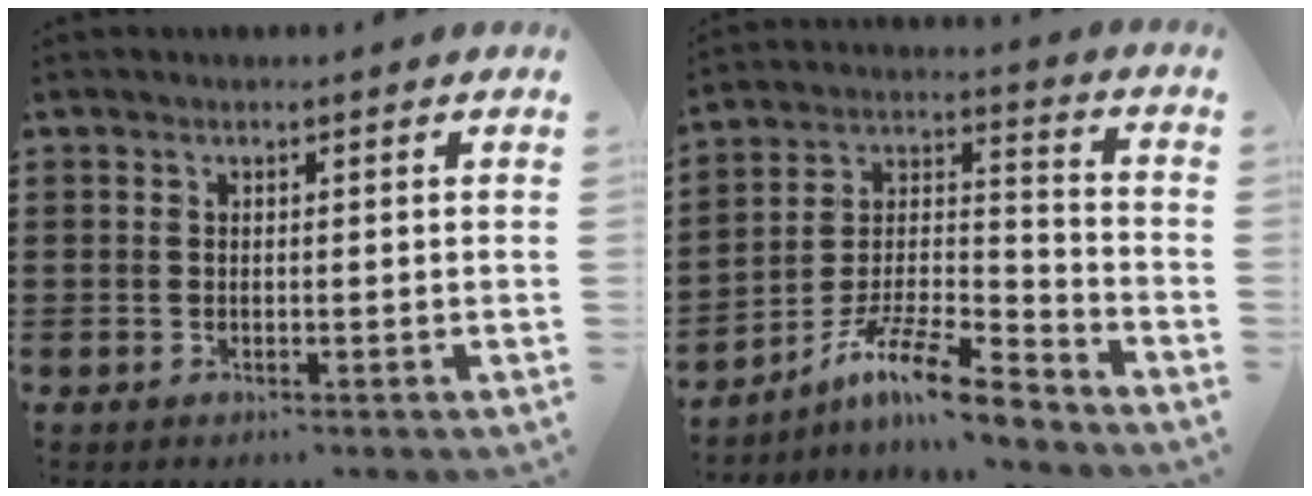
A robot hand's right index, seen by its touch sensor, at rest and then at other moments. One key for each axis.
{"total": 10.4, "fx": -8.5, "fy": 1.2, "fz": 5.9, "tx": -0.112, "ty": 0.011, "tz": -0.167}